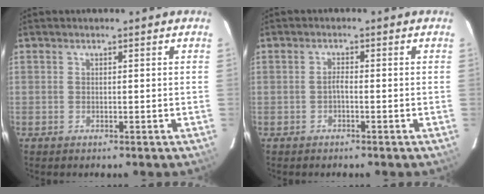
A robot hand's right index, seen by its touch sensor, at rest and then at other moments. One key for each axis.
{"total": 1.0, "fx": -0.6, "fy": 0.2, "fz": 0.8, "tx": -0.015, "ty": 0.006, "tz": -0.013}